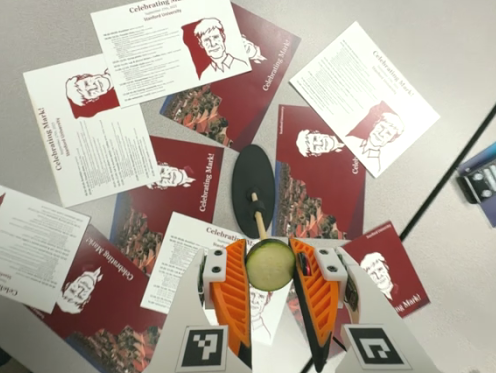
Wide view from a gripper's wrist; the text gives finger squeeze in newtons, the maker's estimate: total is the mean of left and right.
{"total": 13.0, "left": 13.5, "right": 12.5}